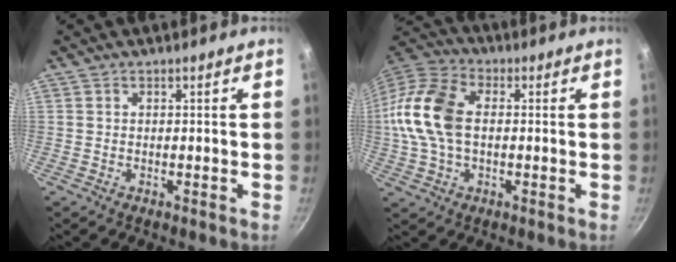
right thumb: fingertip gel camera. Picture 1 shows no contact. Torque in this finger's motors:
{"motor_torque": [2.50, 2.51, 0.87, -0.81, 0.20]}